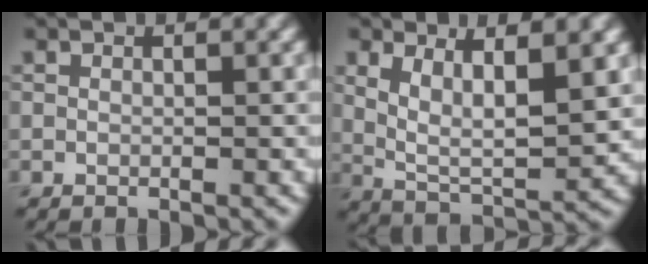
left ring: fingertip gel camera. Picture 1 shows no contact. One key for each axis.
{"total": 6.0, "fx": 2.4, "fy": 2.6, "fz": 4.9, "tx": -0.097, "ty": -0.013, "tz": 0.047}